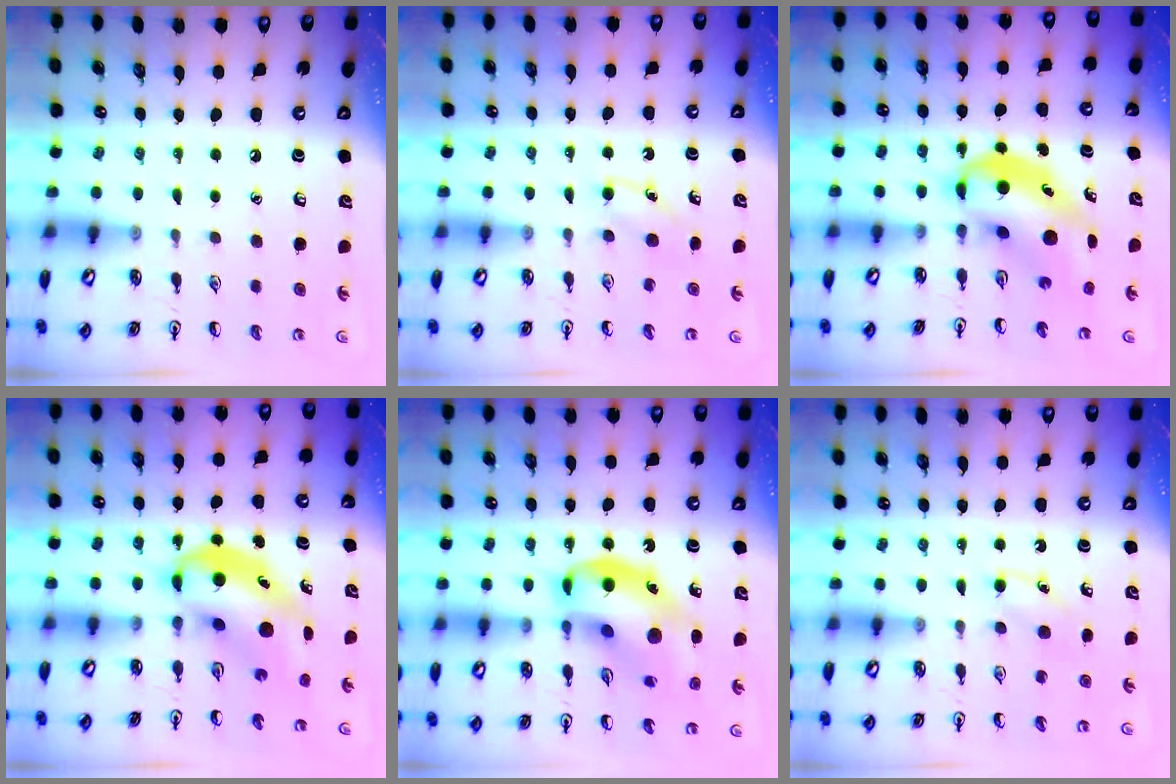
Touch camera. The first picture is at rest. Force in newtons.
{"total": 3.8, "press": 3.5, "slide": 1.6}
{"total": 7.6, "press": 7.3, "slide": 2.0}
{"total": 7.6, "press": 7.3, "slide": 2.0}
{"total": 17.3, "press": 17.0, "slide": 3.3}
{"total": 3.8, "press": 3.5, "slide": 1.6}